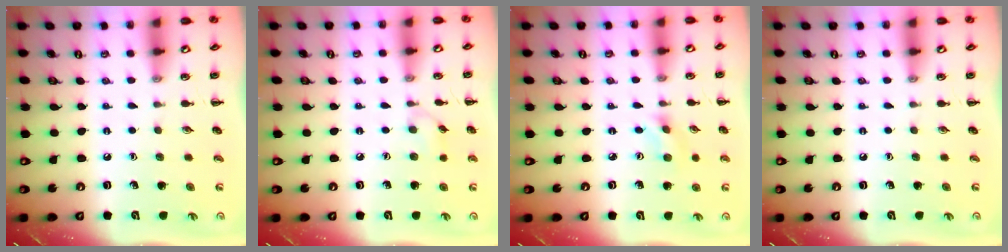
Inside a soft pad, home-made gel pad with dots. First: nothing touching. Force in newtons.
{"total": 5.4, "press": 5.0, "slide": 2.0}
{"total": 1.6, "press": 1.5, "slide": 0.5}
{"total": 0.0}